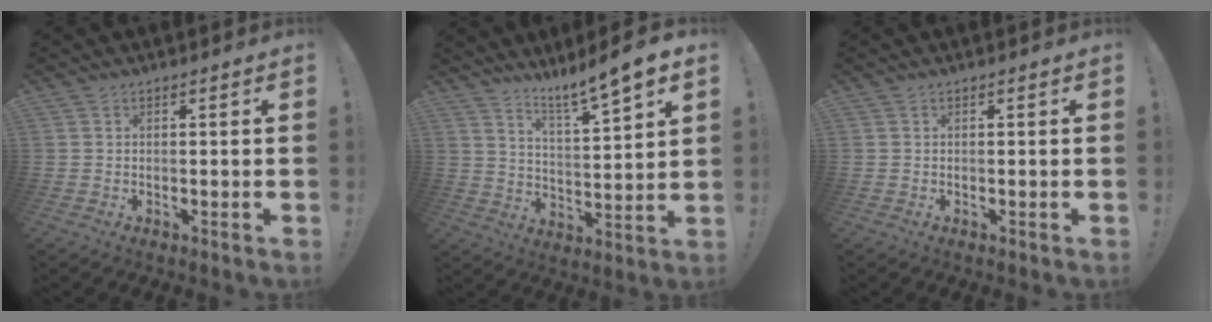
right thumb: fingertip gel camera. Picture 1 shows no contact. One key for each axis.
{"total": 9.0, "fx": 7.7, "fy": -0.4, "fz": 4.6, "tx": -0.082, "ty": -0.067, "tz": 0.127}
{"total": 0.0}